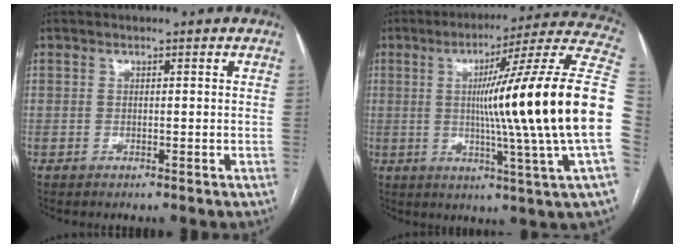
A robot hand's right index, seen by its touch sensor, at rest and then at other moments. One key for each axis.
{"total": 25.2, "fx": -0.4, "fy": -2.4, "fz": 25.1, "tx": -0.298, "ty": 0.003, "tz": -0.028}